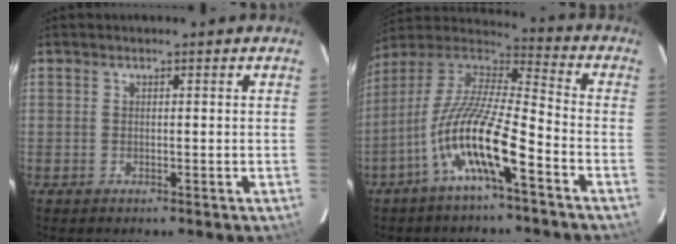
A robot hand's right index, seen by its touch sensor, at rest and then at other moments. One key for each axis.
{"total": 15.5, "fx": -7.2, "fy": 2.7, "fz": 13.4, "tx": -0.250, "ty": -0.011, "tz": -0.144}